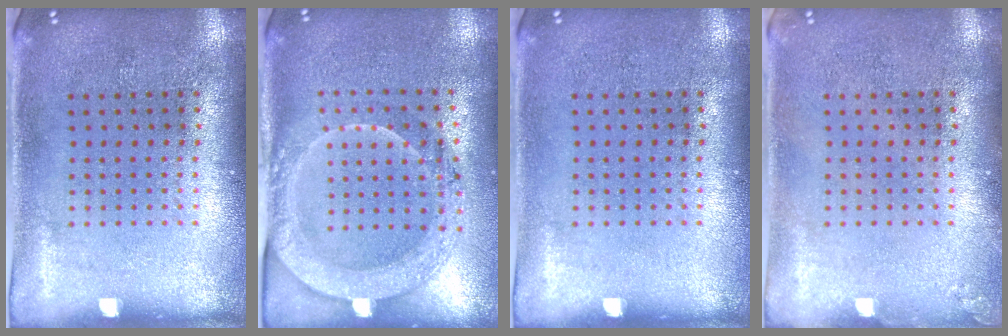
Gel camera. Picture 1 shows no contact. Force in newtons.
{"total": 2.0, "press": 2.0, "slide": 0.5}
{"total": 0.0}
{"total": 0.6, "press": 0.6, "slide": 0.0}